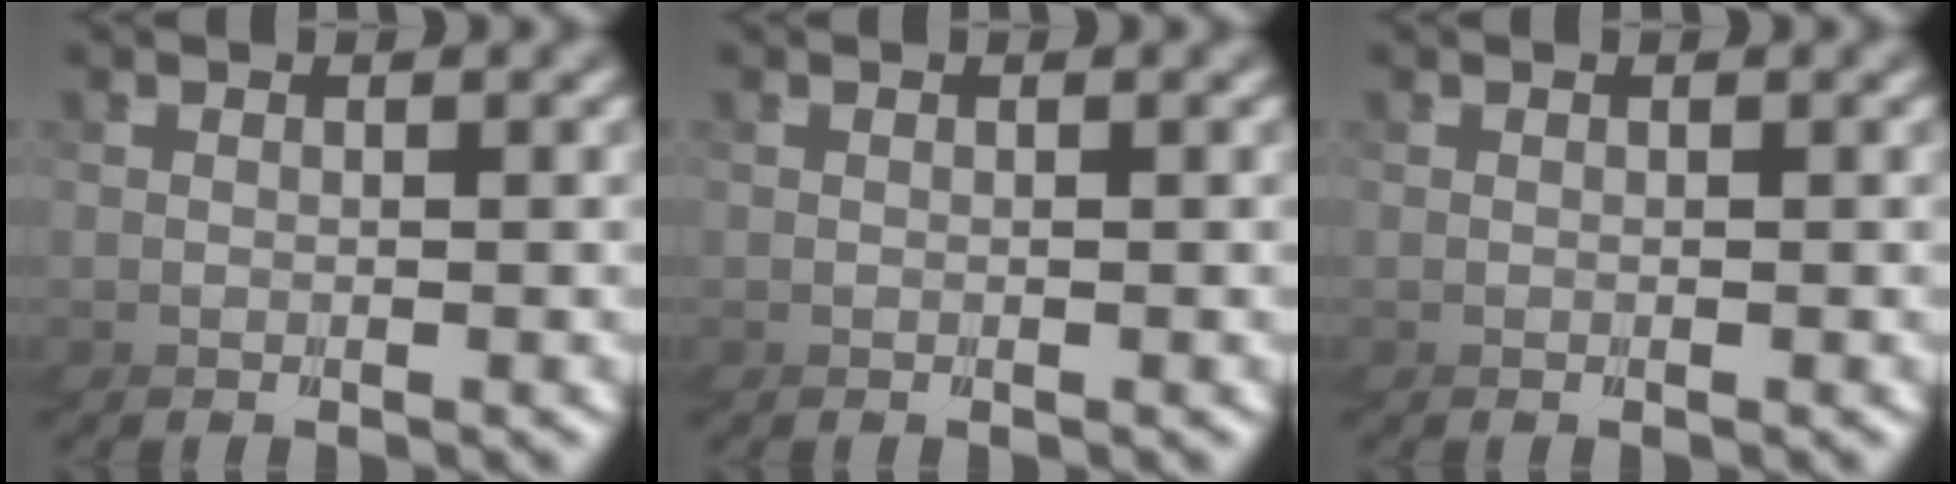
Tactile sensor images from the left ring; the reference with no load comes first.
{"total": 0.0}
{"total": 0.0}